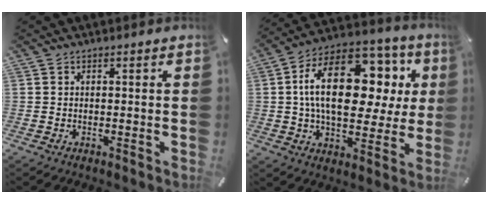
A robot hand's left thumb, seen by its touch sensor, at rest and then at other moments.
{"total": 23.2, "force": [5.7, 13.5, 18.0], "torque": [-0.315, -0.013, 0.092]}